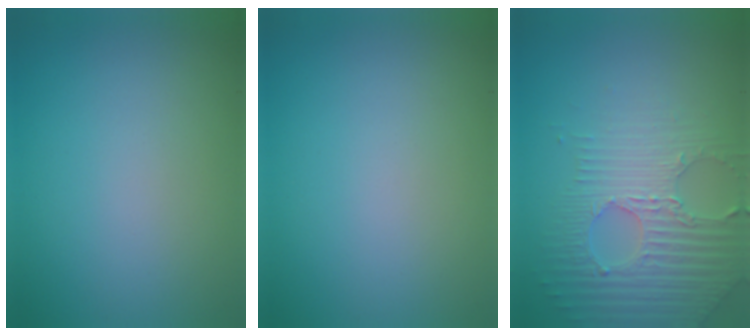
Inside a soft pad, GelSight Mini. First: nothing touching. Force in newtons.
{"total": 0.0}
{"total": 4.7, "press": 4.2, "slide": 2.1}